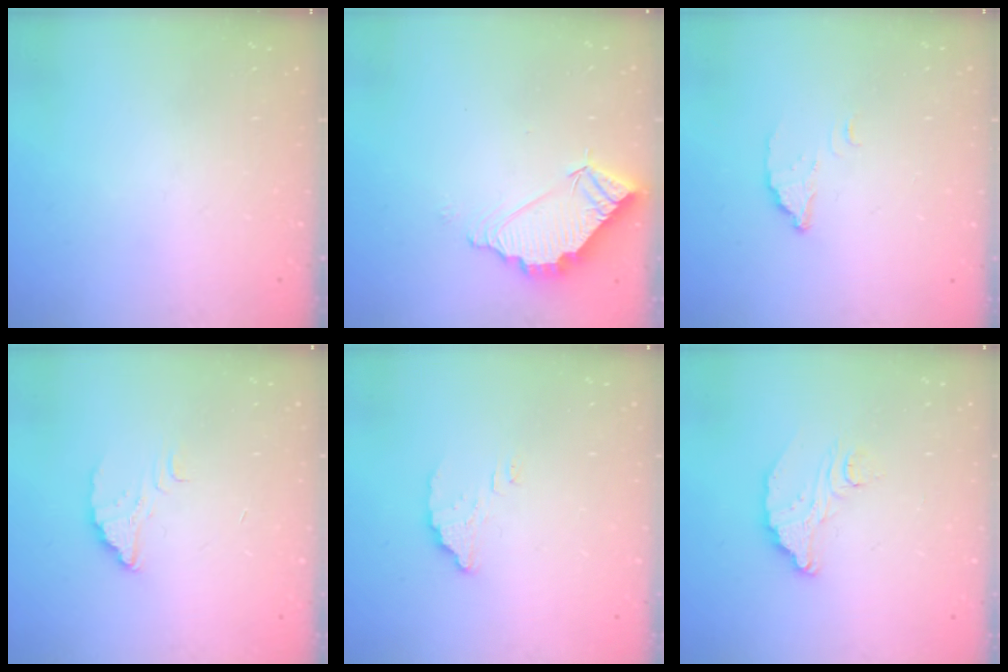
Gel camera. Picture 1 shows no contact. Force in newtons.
{"total": 6.2, "press": 6.2, "slide": 0.3}
{"total": 2.8, "press": 2.7, "slide": 0.2}
{"total": 2.2, "press": 2.2, "slide": 0.1}
{"total": 3.9, "press": 3.9, "slide": 0.2}
{"total": 9.0, "press": 9.0, "slide": 0.7}